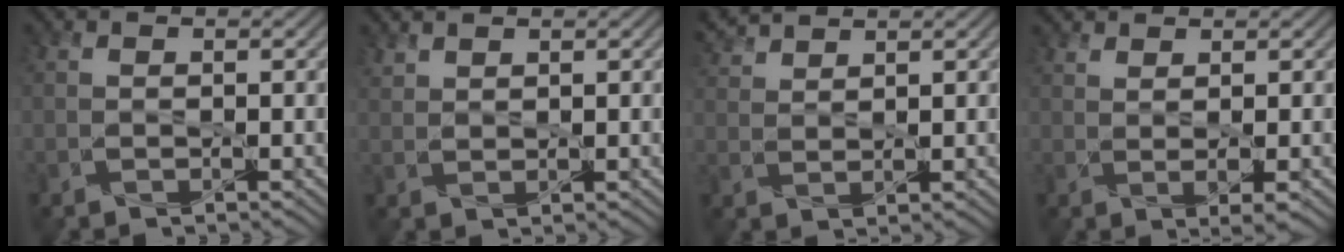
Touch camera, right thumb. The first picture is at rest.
{"total": 1.5, "force": [1.4, 0.4, 0.5], "torque": [-0.018, 0.002, 0.036]}
{"total": 3.8, "force": [3.3, 0.6, 1.7], "torque": [-0.045, 0.009, 0.070]}
{"total": 2.5, "force": [1.1, 0.4, 2.2], "torque": [-0.045, -0.002, 0.026]}